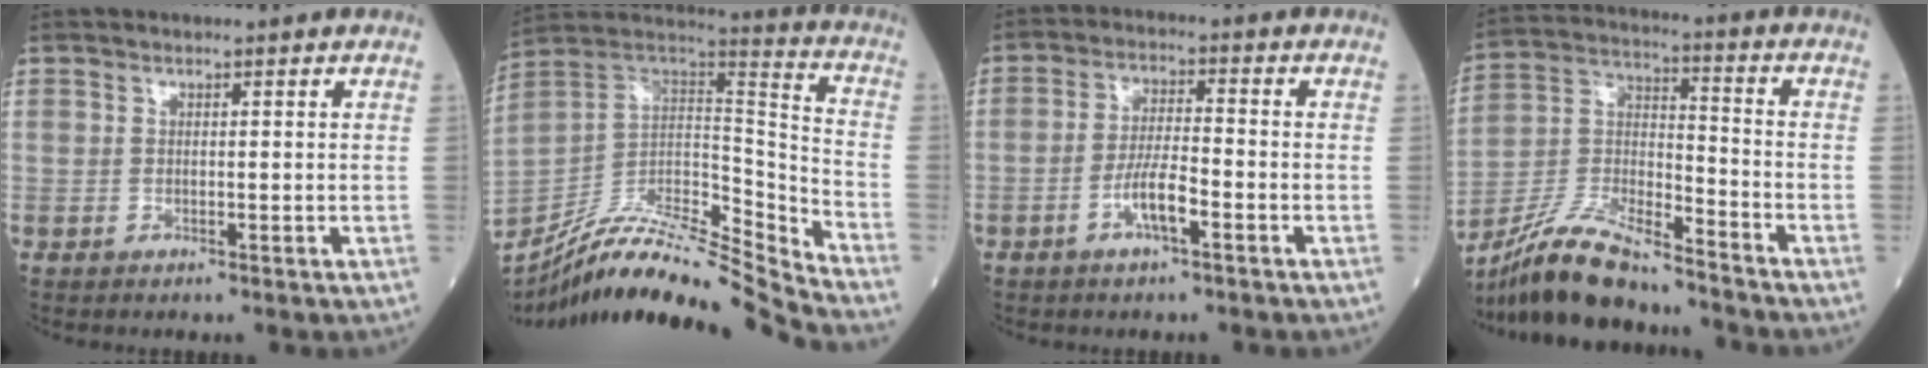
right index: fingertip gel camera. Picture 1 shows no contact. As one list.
[{"total": 21.4, "force": [-20.3, -0.2, 6.9], "torque": [-0.124, 0.023, -0.342]}, {"total": 5.5, "force": [-2.5, 1.0, 4.8], "torque": [-0.097, 0.004, -0.048]}, {"total": 14.1, "force": [-12.8, 2.0, 5.7], "torque": [-0.111, 0.005, -0.241]}]